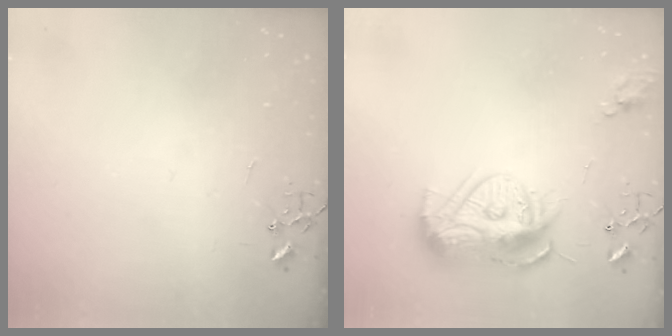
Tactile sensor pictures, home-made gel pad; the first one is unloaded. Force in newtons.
{"total": 13.5, "press": 13.4, "slide": 1.1}